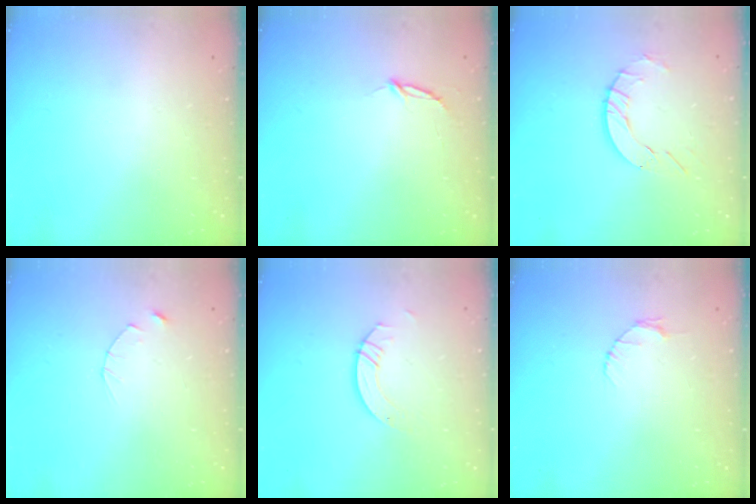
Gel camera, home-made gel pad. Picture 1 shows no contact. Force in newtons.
{"total": 2.8, "press": 2.8, "slide": 0.3}
{"total": 7.1, "press": 7.0, "slide": 0.7}
{"total": 2.5, "press": 2.4, "slide": 0.3}
{"total": 4.4, "press": 4.4, "slide": 0.0}
{"total": 2.6, "press": 2.6, "slide": 0.3}